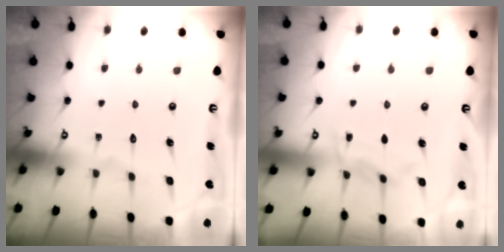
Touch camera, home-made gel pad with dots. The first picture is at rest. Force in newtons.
{"total": 5.2, "press": 5.2, "slide": 0.7}